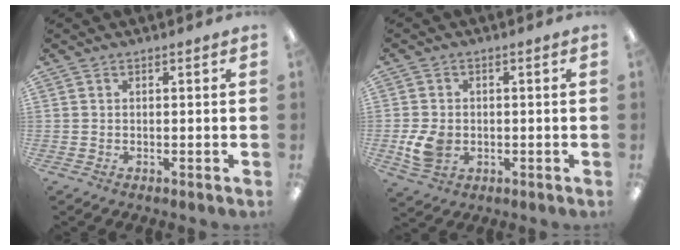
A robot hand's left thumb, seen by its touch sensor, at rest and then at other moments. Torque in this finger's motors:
{"motor_torque": [-0.30, 0.39, 0.02, -0.04, 0.05]}